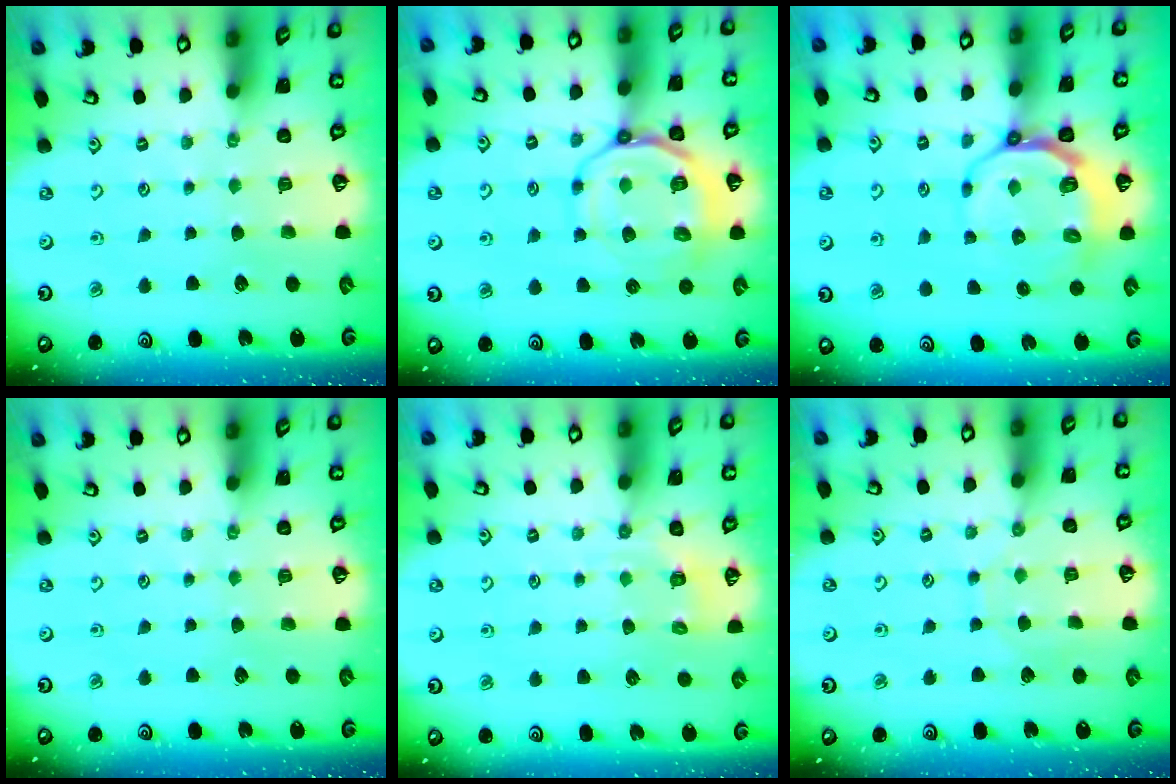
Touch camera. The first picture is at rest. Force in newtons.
{"total": 11.8, "press": 11.6, "slide": 2.2}
{"total": 8.1, "press": 7.4, "slide": 3.4}
{"total": 0.0}
{"total": 4.0, "press": 3.6, "slide": 1.7}
{"total": 5.4, "press": 5.4, "slide": 0.3}